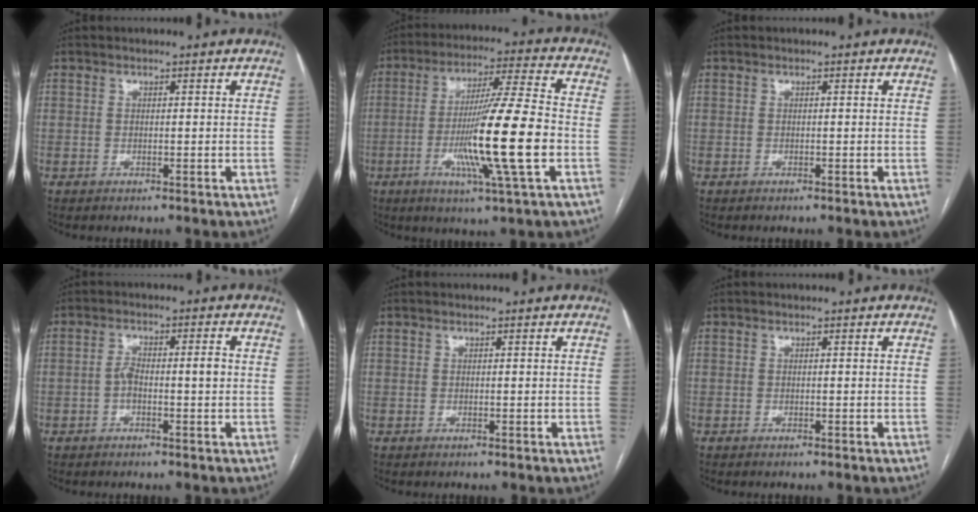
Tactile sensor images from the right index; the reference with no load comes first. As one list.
[{"total": 15.8, "force": [-3.7, -0.8, 15.4], "torque": [-0.278, -0.014, -0.072]}, {"total": 0.0}, {"total": 4.2, "force": [-0.6, 1.2, 4.0], "torque": [-0.073, 0.016, -0.010]}, {"total": 0.0}, {"total": 0.0}]